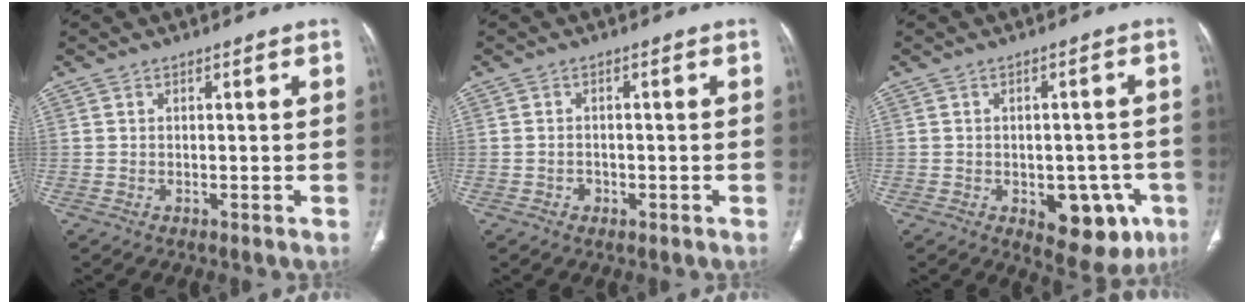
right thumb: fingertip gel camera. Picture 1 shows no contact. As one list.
[{"total": 1.5, "force": [-0.6, 1.2, 0.5], "torque": [-0.002, 0.006, -0.010]}, {"total": 11.4, "force": [-4.4, 6.5, 8.3], "torque": [-0.063, 0.016, -0.044]}]